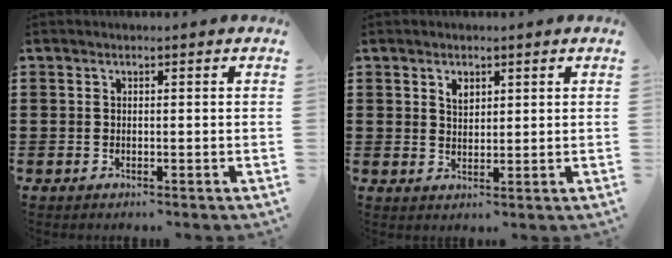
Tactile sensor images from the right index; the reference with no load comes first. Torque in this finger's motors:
{"motor_torque": [0.02, -0.02, 0.01, 0.03]}